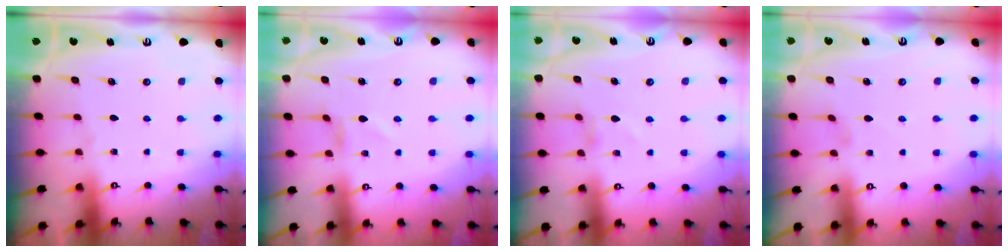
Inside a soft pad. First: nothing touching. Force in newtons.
{"total": 0.0}
{"total": 1.6, "press": 1.5, "slide": 0.3}
{"total": 0.0}